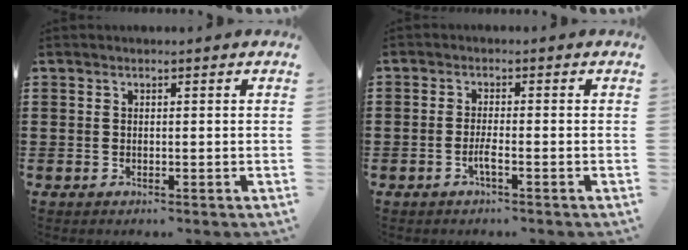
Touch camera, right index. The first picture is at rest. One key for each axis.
{"total": 2.0, "fx": -1.1, "fy": 0.1, "fz": 1.7, "tx": -0.036, "ty": -0.003, "tz": -0.023}